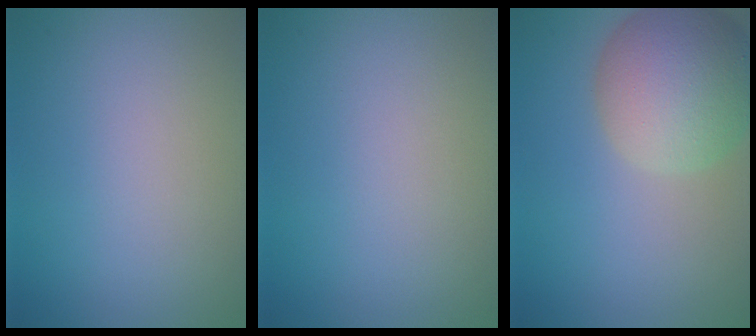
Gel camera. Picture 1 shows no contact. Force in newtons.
{"total": 0.0}
{"total": 7.3, "press": 7.3, "slide": 0.3}